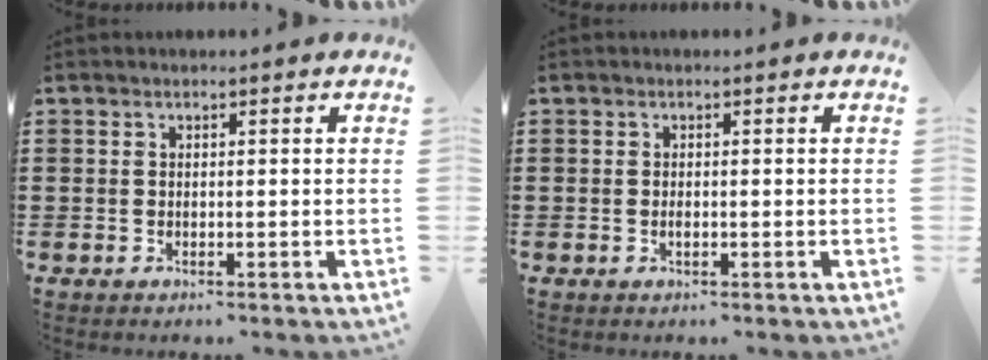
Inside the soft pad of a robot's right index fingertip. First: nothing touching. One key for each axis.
{"total": 0.7, "fx": -0.2, "fy": 0.2, "fz": 0.7, "tx": -0.015, "ty": -0.005, "tz": -0.002}